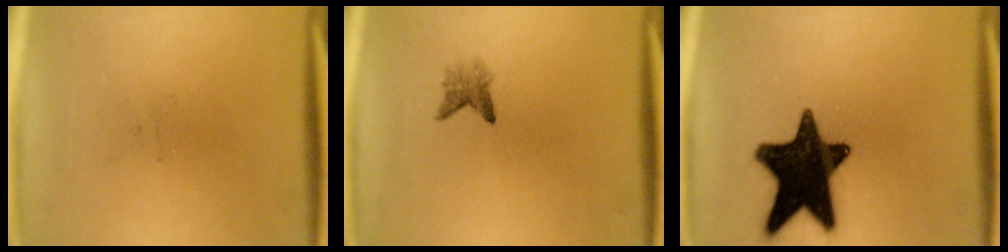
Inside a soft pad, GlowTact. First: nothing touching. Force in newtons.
{"total": 1.8}
{"total": 18.1}